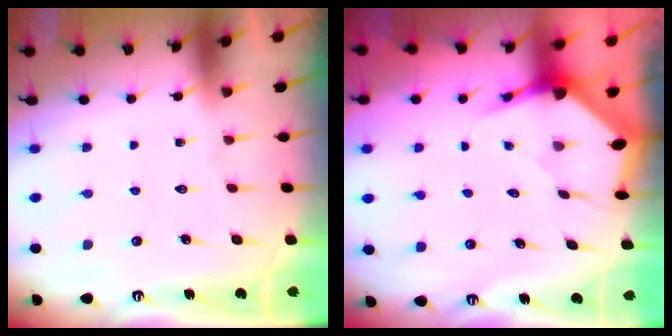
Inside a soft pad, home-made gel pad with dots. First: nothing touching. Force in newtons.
{"total": 3.6, "press": 3.5, "slide": 0.5}